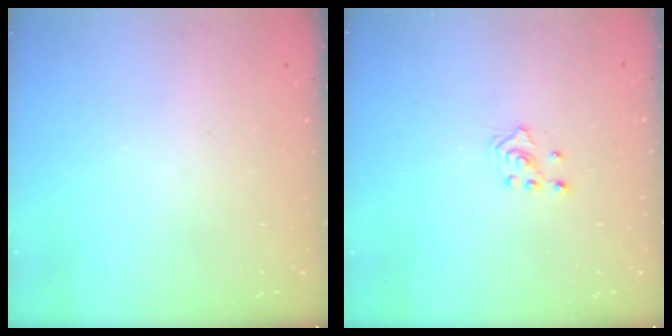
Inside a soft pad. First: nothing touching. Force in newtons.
{"total": 2.7, "press": 2.6, "slide": 0.8}